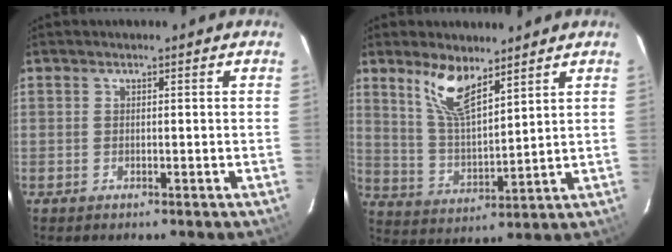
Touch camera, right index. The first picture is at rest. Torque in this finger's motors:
{"motor_torque": [0.71, 0.70, 0.27, 0.13]}